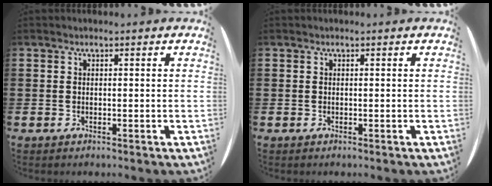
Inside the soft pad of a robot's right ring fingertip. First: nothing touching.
{"total": 0.0}